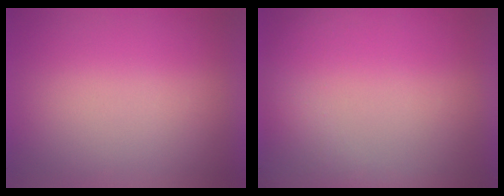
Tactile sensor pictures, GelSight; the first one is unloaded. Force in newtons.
{"total": 5.9}